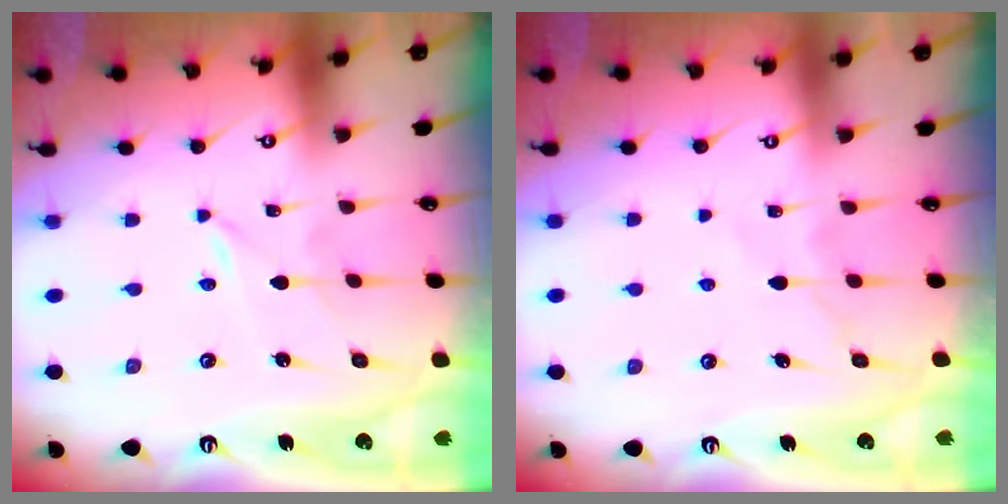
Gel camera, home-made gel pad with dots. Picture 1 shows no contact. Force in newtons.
{"total": 6.7, "press": 6.6, "slide": 1.0}